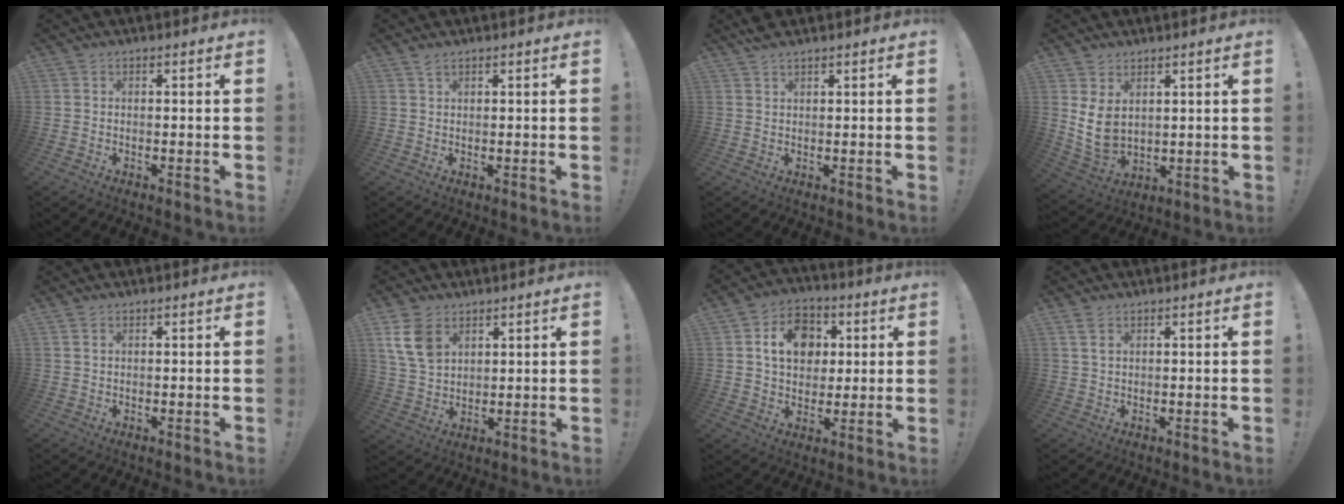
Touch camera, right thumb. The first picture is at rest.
{"total": 1.4, "force": [1.1, 0.2, 0.8], "torque": [-0.009, -0.004, 0.019]}
{"total": 2.4, "force": [2.2, 0.4, 1.1], "torque": [-0.017, -0.012, 0.038]}
{"total": 7.9, "force": [2.8, 5.1, 5.3], "torque": [-0.099, -0.022, 0.058]}
{"total": 1.2, "force": [0.7, 0.7, 0.6], "torque": [-0.011, 0.001, 0.012]}
{"total": 10.0, "force": [5.1, 6.9, 5.3], "torque": [-0.100, -0.013, 0.103]}
{"total": 13.0, "force": [3.8, 10.3, 7.0], "torque": [-0.098, -0.003, 0.074]}
{"total": 2.7, "force": [1.5, 1.4, 1.8], "torque": [-0.033, 0.002, 0.027]}